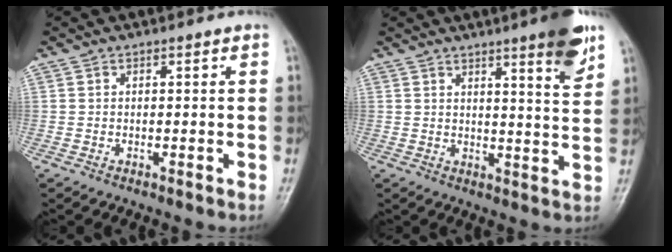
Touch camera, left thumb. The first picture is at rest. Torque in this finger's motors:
{"motor_torque": [1.49, 0.72, 1.02, -0.67, 0.02]}